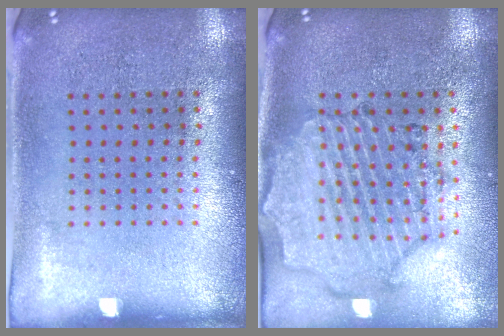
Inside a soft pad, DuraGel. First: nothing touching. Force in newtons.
{"total": 1.6, "press": 1.6, "slide": 0.4}